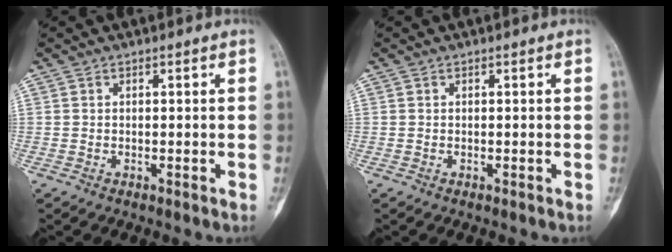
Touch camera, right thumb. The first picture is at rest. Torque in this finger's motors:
{"motor_torque": [0.32, 0.10, 0.19, 0.01, 0.05]}